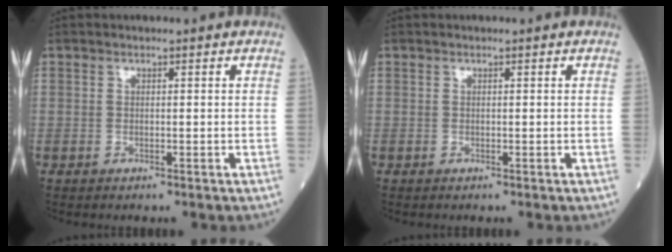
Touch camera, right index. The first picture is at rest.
{"total": 0.0}